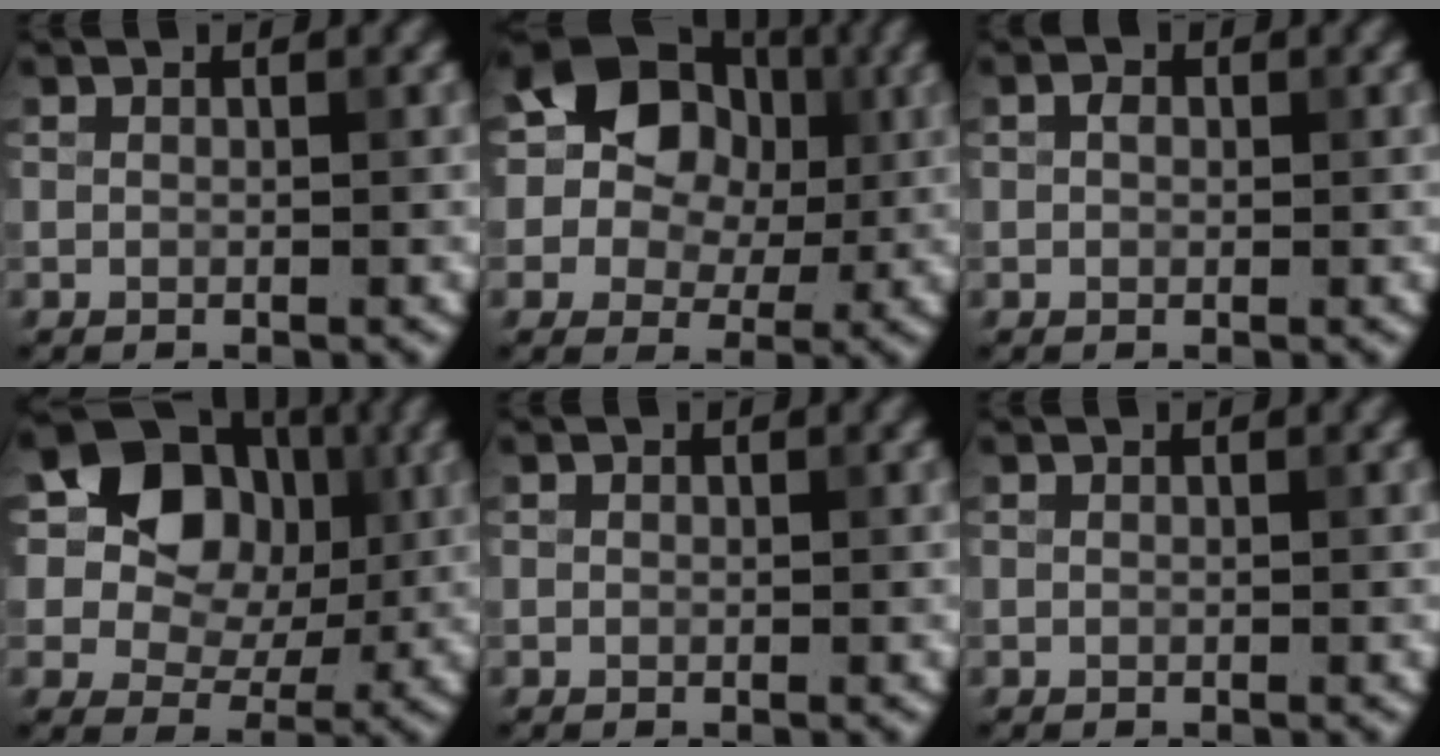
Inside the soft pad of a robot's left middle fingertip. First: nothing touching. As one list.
[{"total": 10.9, "force": [2.9, 8.9, 5.7], "torque": [-0.110, 0.047, 0.041]}, {"total": 0.6, "force": [0.1, 0.5, 0.4], "torque": [-0.005, 0.005, 0.001]}, {"total": 10.1, "force": [2.7, 7.9, 5.8], "torque": [-0.090, 0.024, 0.028]}, {"total": 0.0}, {"total": 0.0}]